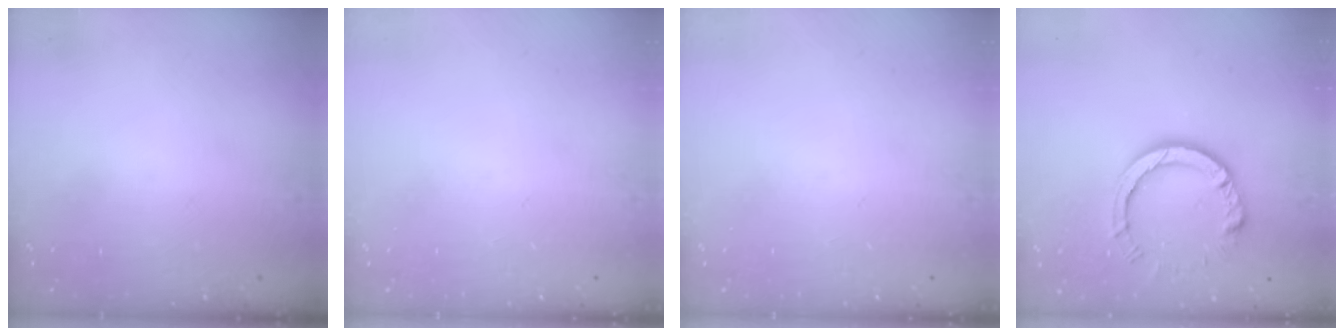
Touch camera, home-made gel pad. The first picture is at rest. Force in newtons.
{"total": 0.0}
{"total": 0.0}
{"total": 9.1, "press": 9.1, "slide": 0.7}